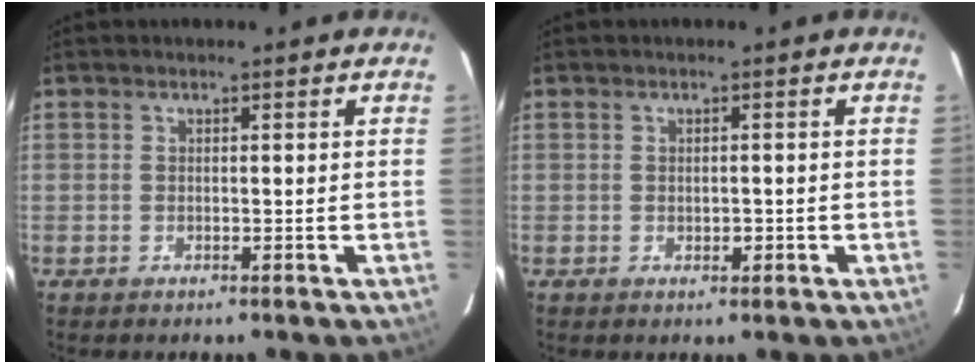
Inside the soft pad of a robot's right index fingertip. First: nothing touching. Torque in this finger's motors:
{"motor_torque": [-0.11, 0.05, -0.02, 0.00]}